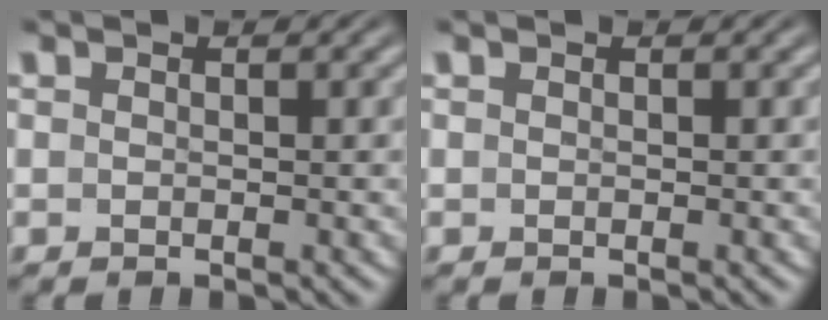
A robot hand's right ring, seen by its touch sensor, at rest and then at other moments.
{"total": 0.0}